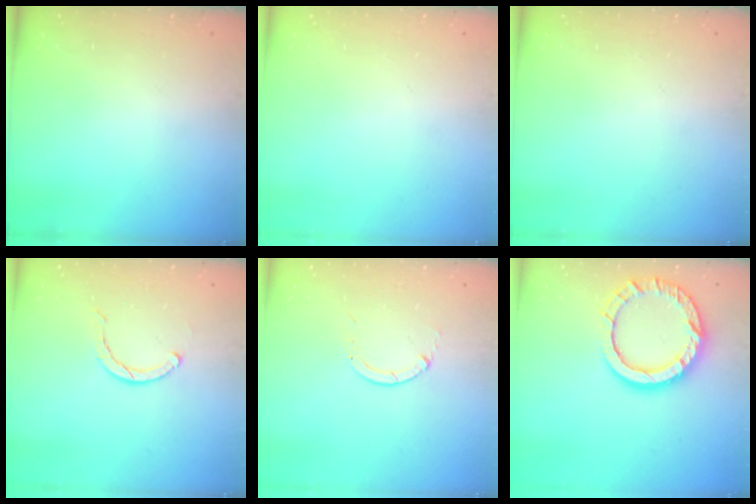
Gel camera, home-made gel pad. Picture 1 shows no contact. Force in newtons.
{"total": 0.0}
{"total": 0.0}
{"total": 3.5, "press": 3.5, "slide": 0.3}
{"total": 0.0}
{"total": 14.1, "press": 14.1, "slide": 1.3}